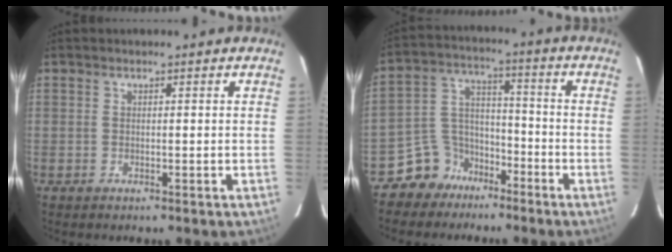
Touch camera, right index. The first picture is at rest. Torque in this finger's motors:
{"motor_torque": [-0.30, -0.86, -0.32, -0.21]}